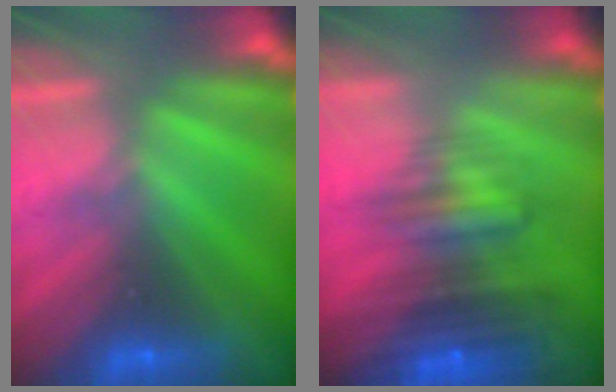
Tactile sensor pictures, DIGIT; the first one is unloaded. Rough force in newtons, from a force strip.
{"total": 7.5}